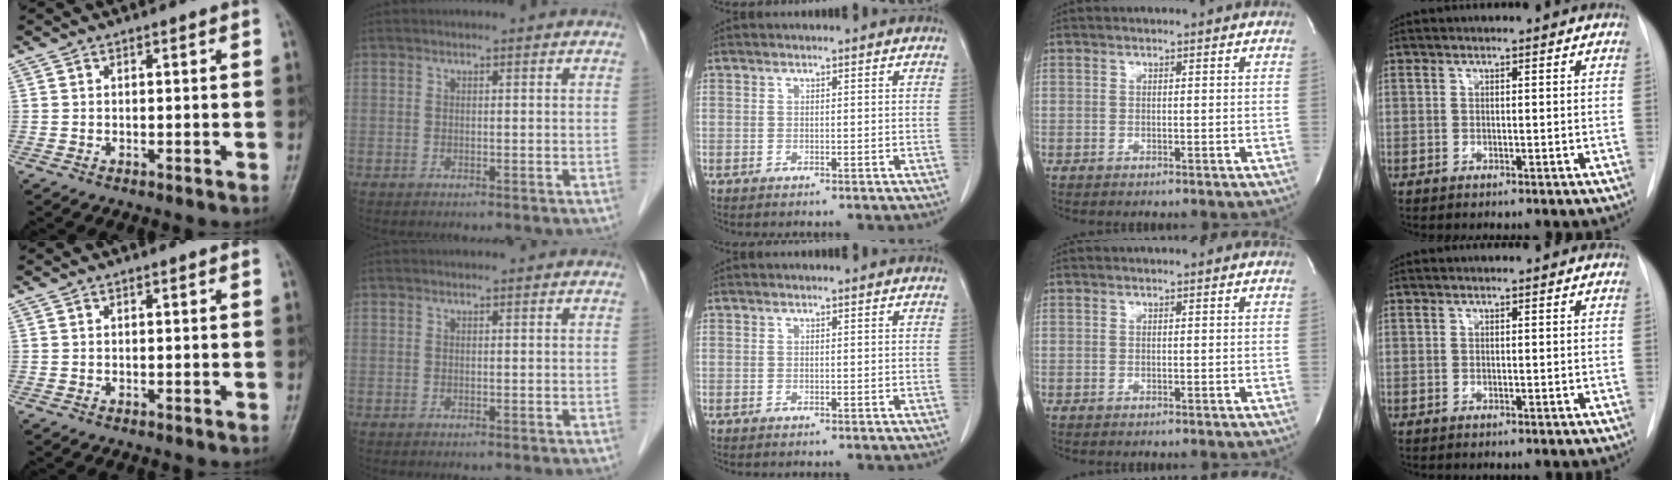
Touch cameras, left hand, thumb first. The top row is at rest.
{}